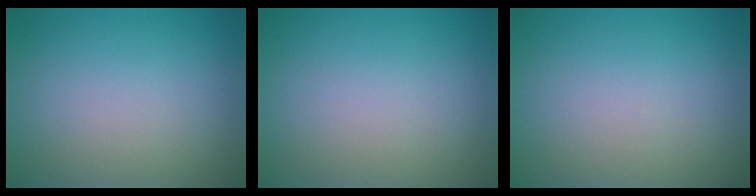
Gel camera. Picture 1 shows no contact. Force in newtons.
{"total": 0.0}
{"total": 0.0}